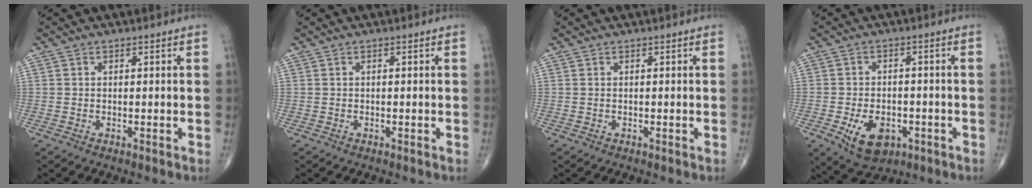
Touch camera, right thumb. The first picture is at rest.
{"total": 0.0}
{"total": 0.0}
{"total": 8.6, "force": [-3.2, 5.5, 5.8], "torque": [-0.079, 0.007, -0.042]}